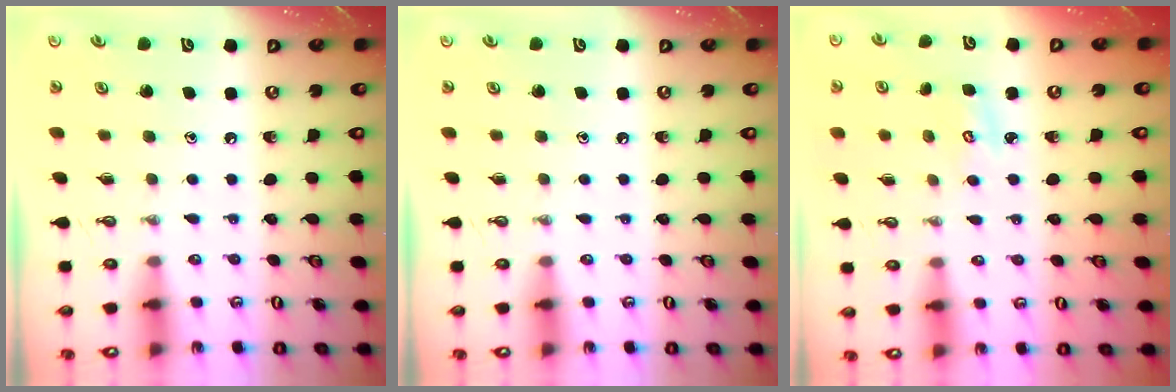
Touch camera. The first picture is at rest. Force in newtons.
{"total": 0.0}
{"total": 3.1, "press": 3.0, "slide": 0.3}